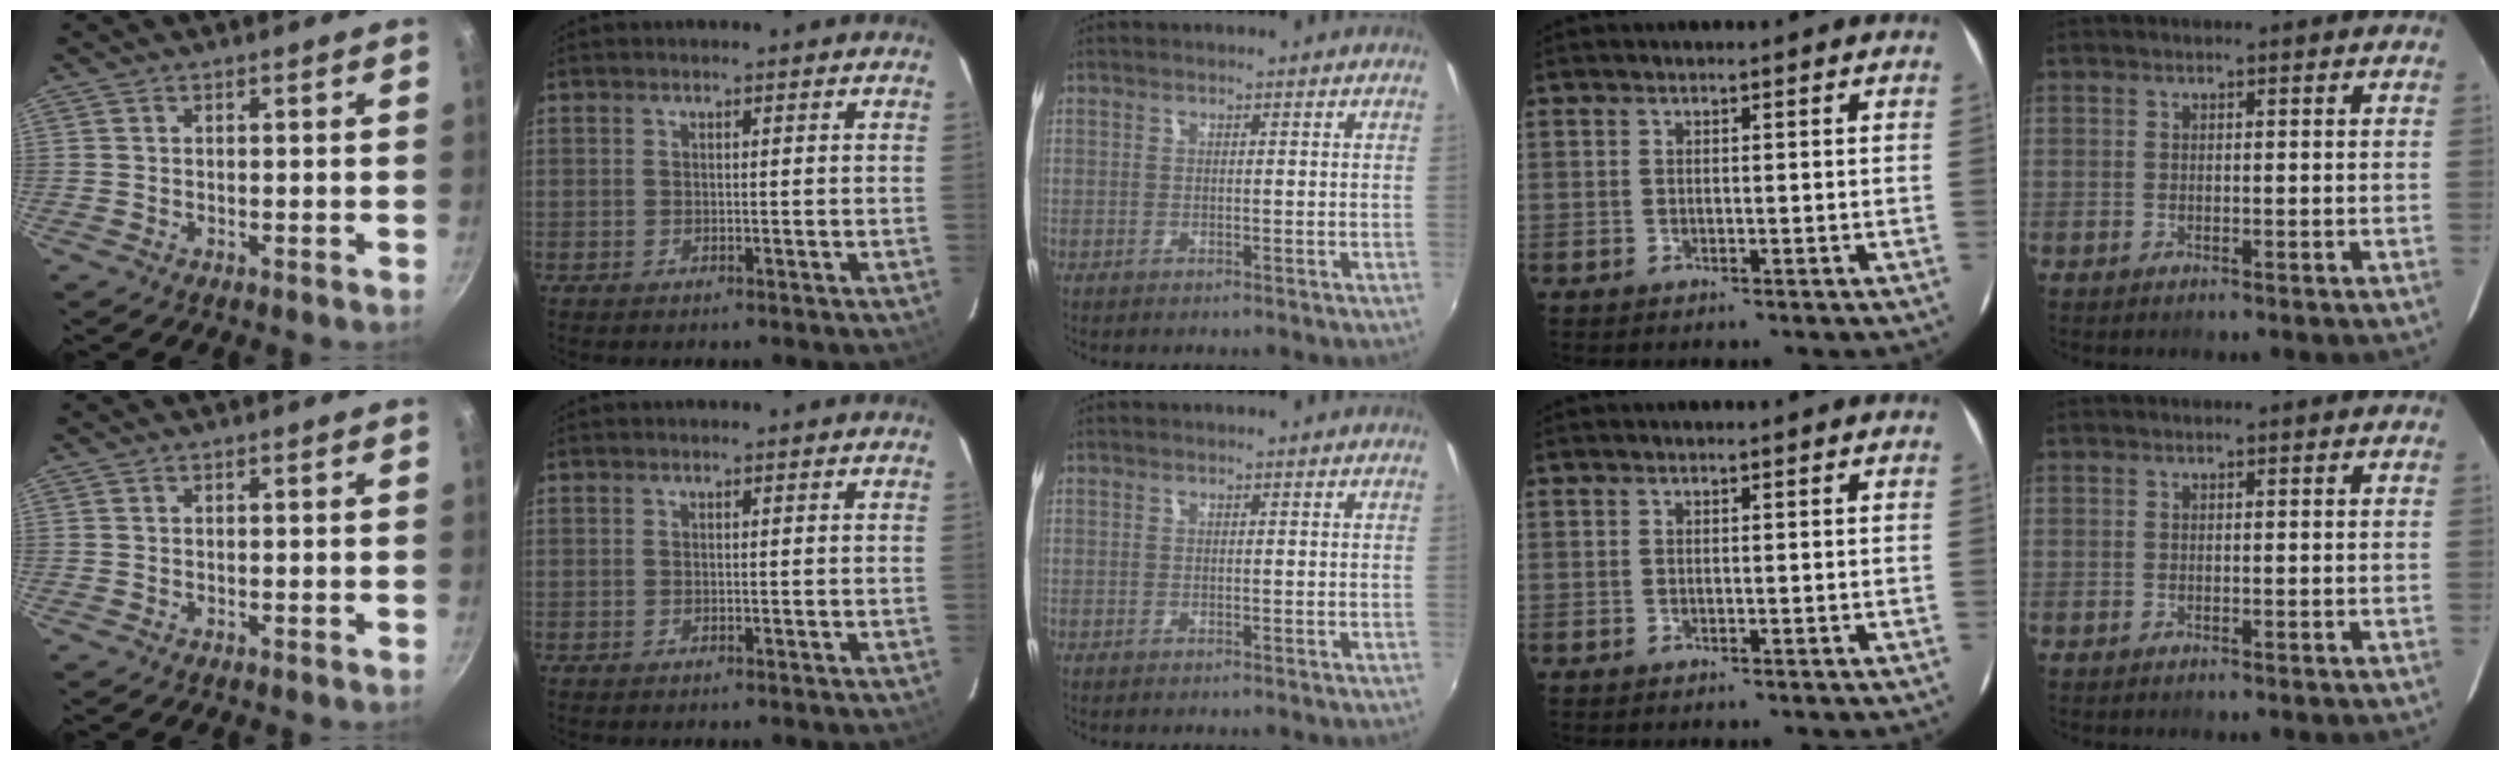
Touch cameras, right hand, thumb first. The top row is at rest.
{}